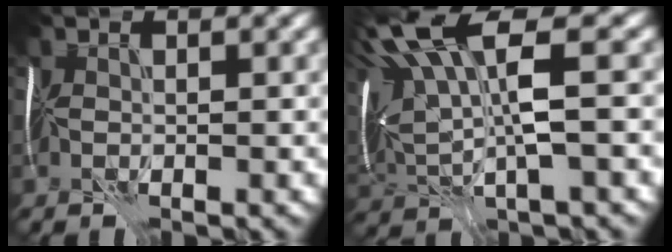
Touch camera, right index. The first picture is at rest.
{"total": 11.9, "force": [4.6, 3.2, 10.5], "torque": [-0.244, 0.022, 0.095]}